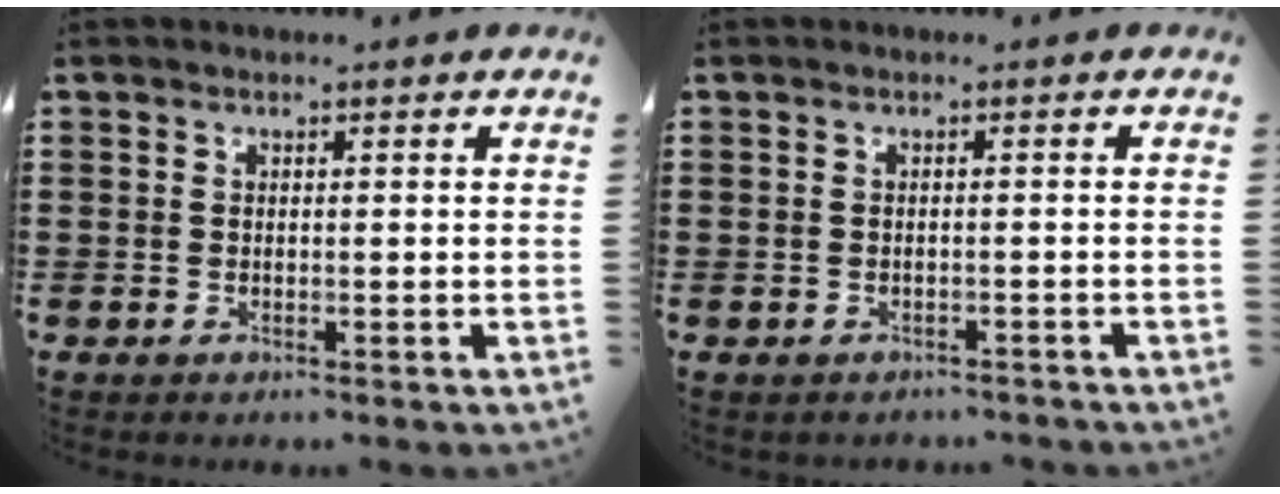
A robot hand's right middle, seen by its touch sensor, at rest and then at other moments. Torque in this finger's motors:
{"motor_torque": [0.04, -0.01, 0.04, 0.04]}